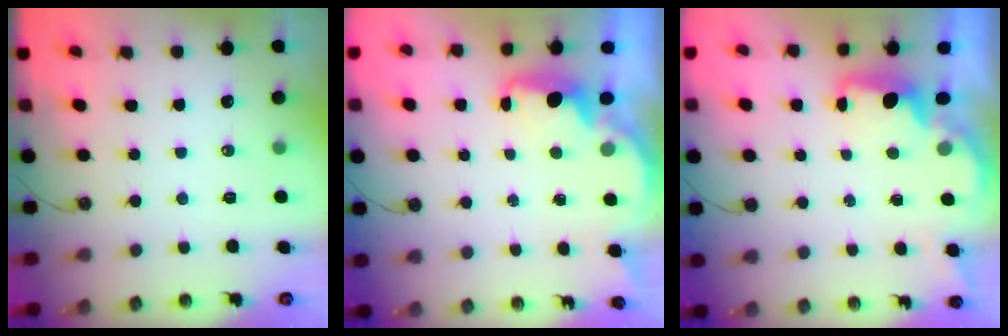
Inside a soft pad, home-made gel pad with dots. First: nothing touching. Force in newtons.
{"total": 2.5, "press": 2.4, "slide": 0.8}
{"total": 1.9, "press": 1.7, "slide": 0.8}